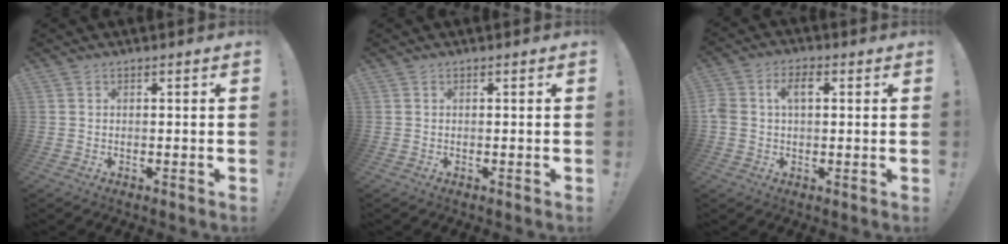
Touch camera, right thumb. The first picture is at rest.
{"total": 0.0}
{"total": 5.9, "force": [1.0, 4.1, 4.2], "torque": [-0.090, 0.015, 0.016]}